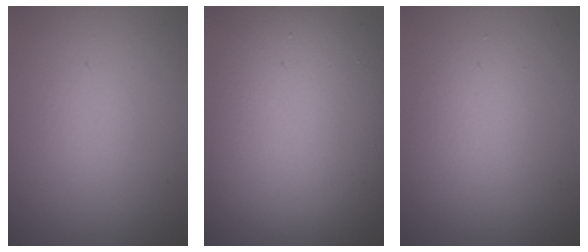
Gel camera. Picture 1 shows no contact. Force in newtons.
{"total": 18.1, "press": 18.1, "slide": 0.8}
{"total": 2.2, "press": 2.2, "slide": 0.1}